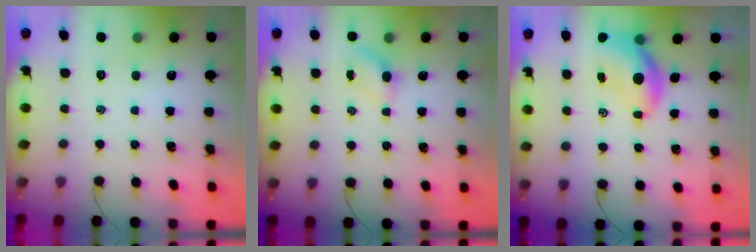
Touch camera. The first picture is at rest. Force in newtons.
{"total": 3.8, "press": 3.6, "slide": 1.3}
{"total": 8.4, "press": 8.2, "slide": 1.6}